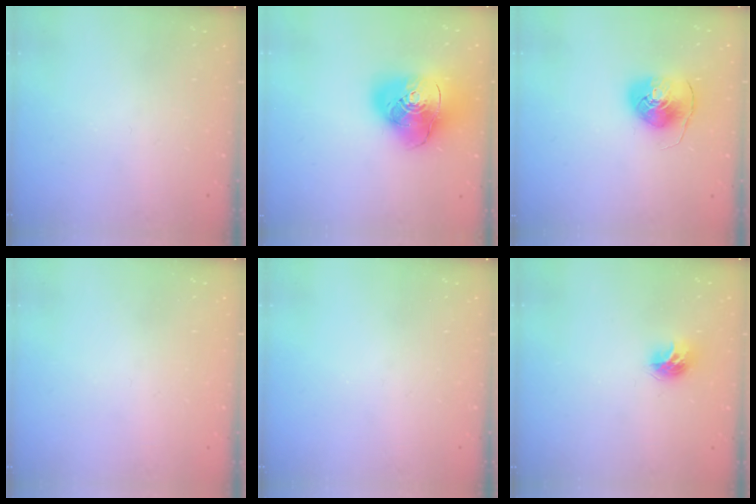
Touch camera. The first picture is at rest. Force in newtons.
{"total": 19.4, "press": 19.2, "slide": 2.5}
{"total": 9.2, "press": 9.1, "slide": 1.0}
{"total": 0.7, "press": 0.7, "slide": 0.1}
{"total": 0.0}
{"total": 8.6, "press": 8.6, "slide": 0.0}